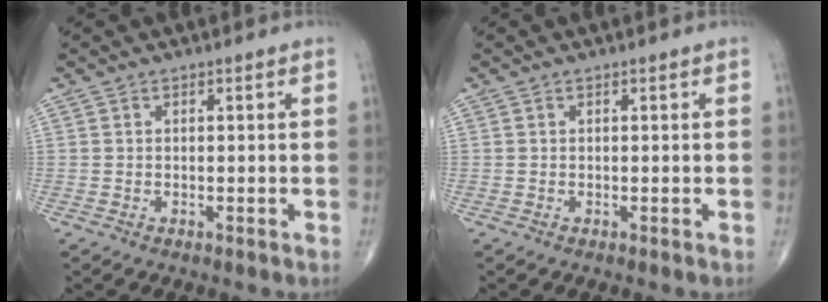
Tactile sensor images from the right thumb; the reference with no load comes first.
{"total": 0.0}